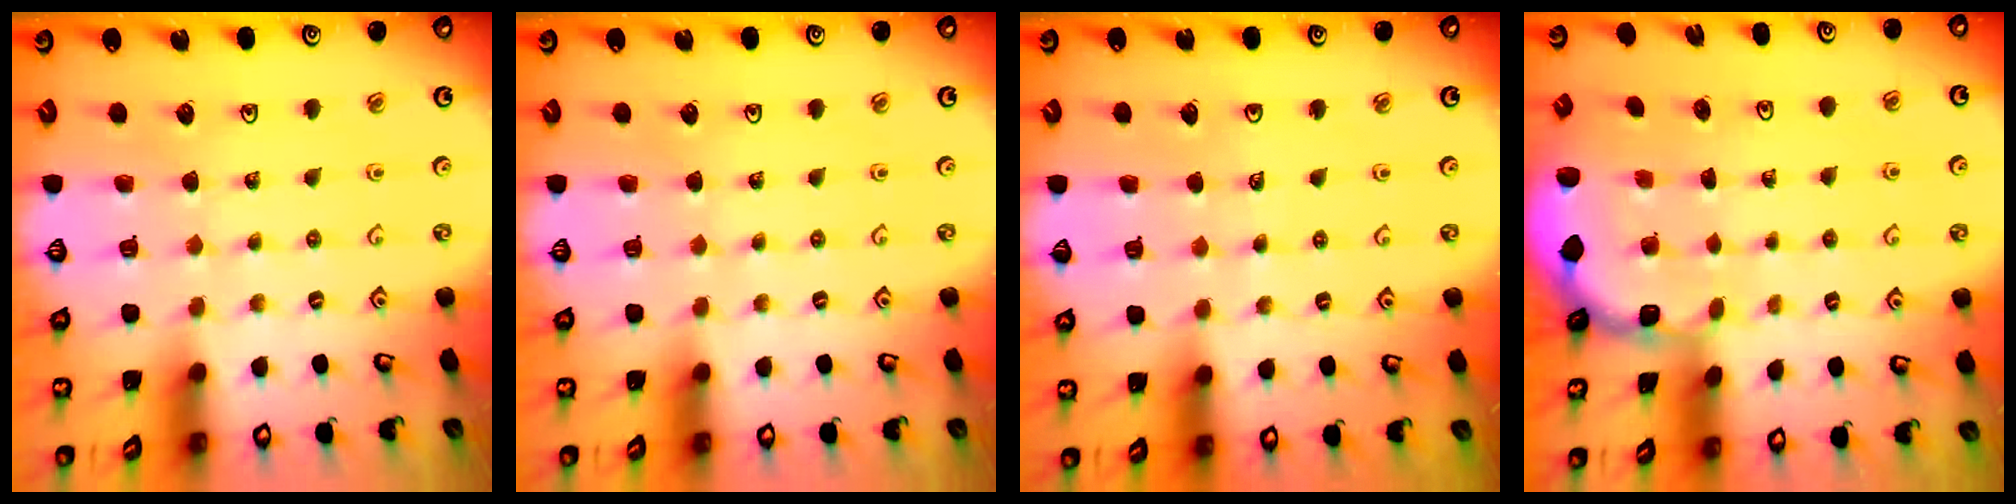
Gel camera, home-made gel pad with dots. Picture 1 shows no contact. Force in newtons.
{"total": 0.0}
{"total": 1.9, "press": 1.9, "slide": 0.2}
{"total": 1.8, "press": 1.6, "slide": 0.7}